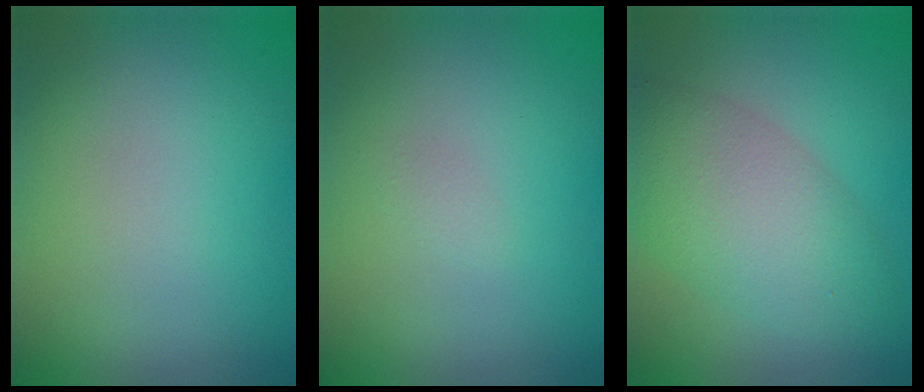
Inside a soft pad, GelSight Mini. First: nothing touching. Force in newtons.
{"total": 0.6, "press": 0.6, "slide": 0.1}
{"total": 6.3, "press": 6.3, "slide": 0.2}